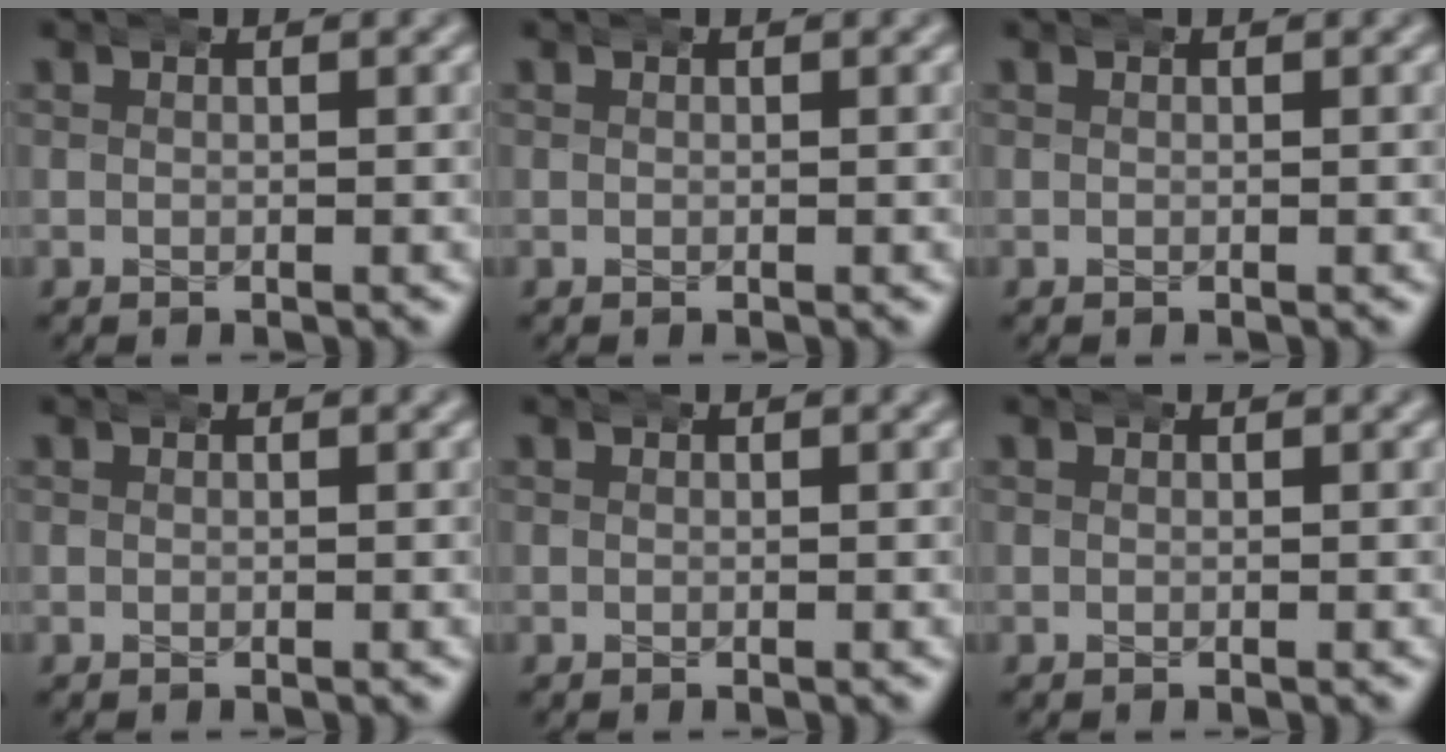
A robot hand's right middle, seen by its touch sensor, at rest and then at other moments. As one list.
[{"total": 0.0}, {"total": 0.0}, {"total": 0.0}, {"total": 0.0}, {"total": 0.0}]